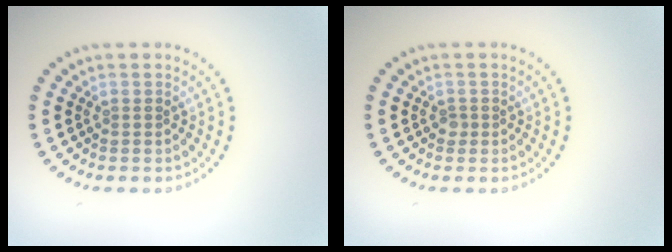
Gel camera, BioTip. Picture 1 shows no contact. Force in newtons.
{"total": 0.8, "press": 0.6, "slide": 0.5}